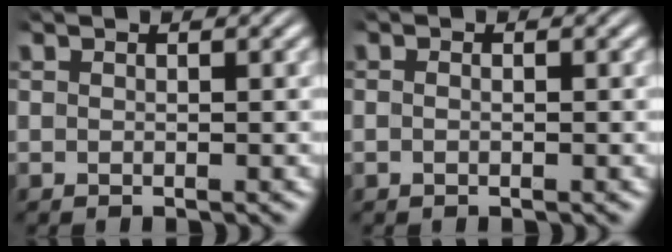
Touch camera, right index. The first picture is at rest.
{"total": 0.7, "force": [-0.3, 0.3, 0.5], "torque": [-0.009, 0.001, -0.009]}